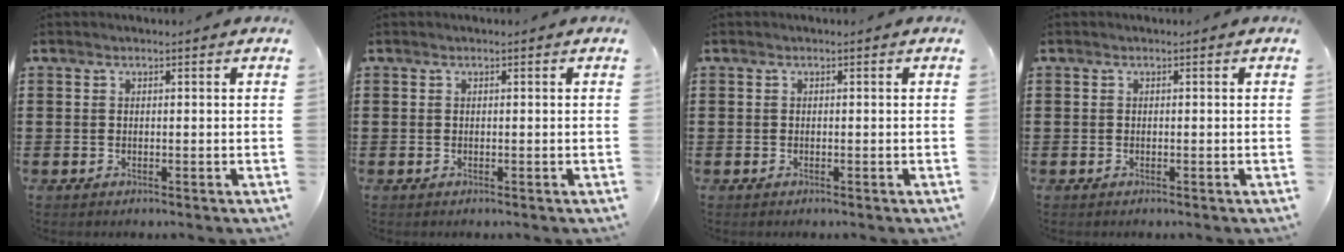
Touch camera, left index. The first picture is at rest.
{"total": 0.0}
{"total": 0.0}
{"total": 0.0}